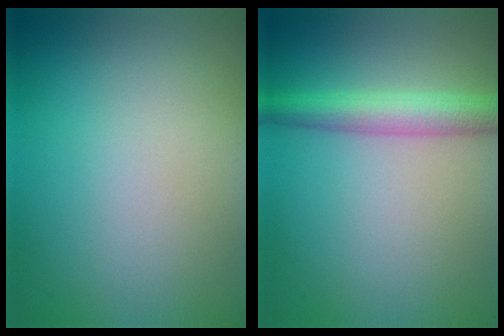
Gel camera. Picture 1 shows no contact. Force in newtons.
{"total": 3.9, "press": 3.9, "slide": 0.1}